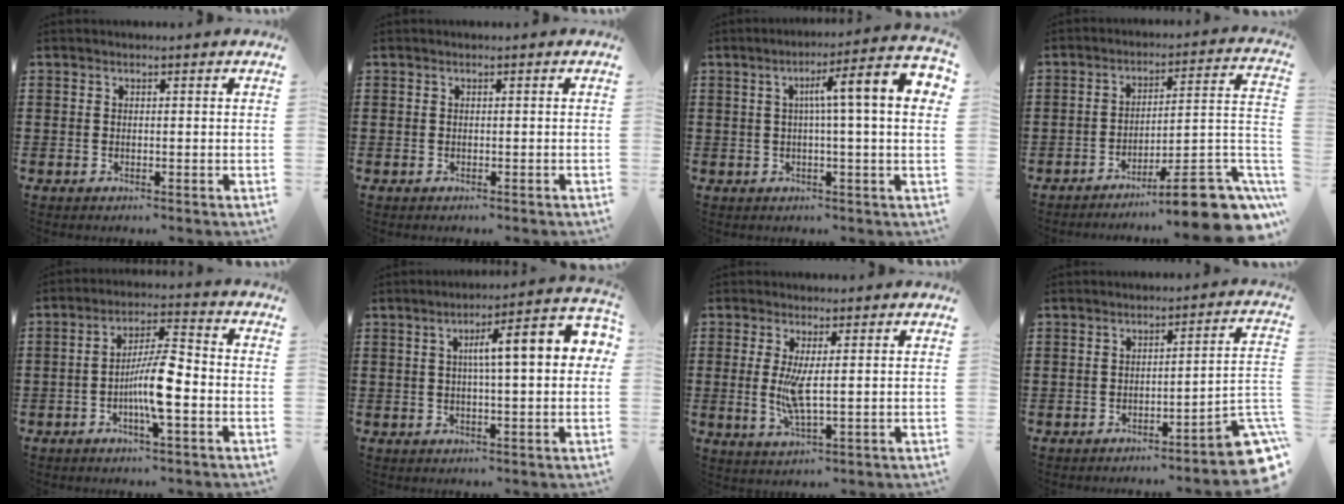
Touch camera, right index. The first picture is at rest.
{"total": 0.0}
{"total": 8.9, "force": [1.3, 0.3, 8.8], "torque": [-0.147, -0.007, 0.014]}
{"total": 10.2, "force": [-7.5, 1.2, 6.7], "torque": [-0.086, 0.006, -0.138]}
{"total": 8.4, "force": [-2.2, 1.7, 7.9], "torque": [-0.154, -0.002, -0.045]}
{"total": 9.1, "force": [1.6, 1.5, 8.9], "torque": [-0.143, -0.003, 0.017]}
{"total": 5.3, "force": [0.5, 0.9, 5.2], "torque": [-0.104, -0.015, 0.001]}
{"total": 4.2, "force": [-3.0, 0.1, 3.0], "torque": [-0.046, -0.024, -0.061]}